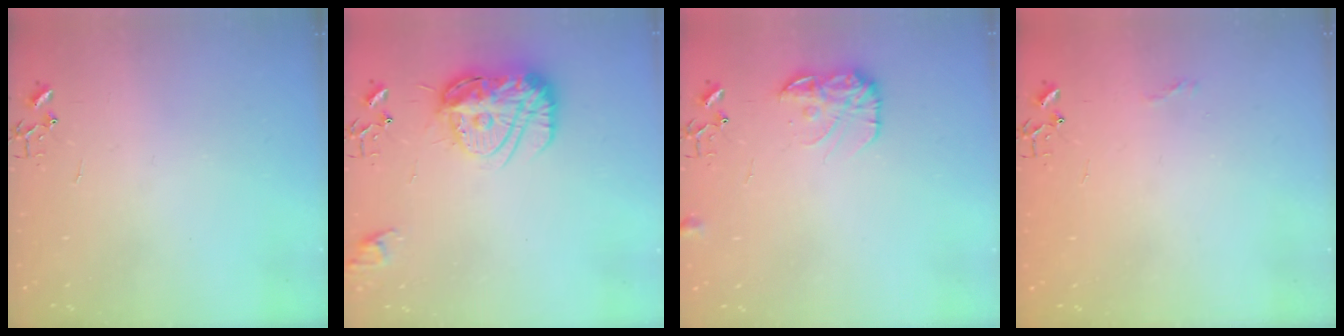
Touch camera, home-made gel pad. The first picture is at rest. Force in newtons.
{"total": 16.2, "press": 16.1, "slide": 1.1}
{"total": 10.7, "press": 10.7, "slide": 0.3}
{"total": 6.0, "press": 5.9, "slide": 0.7}